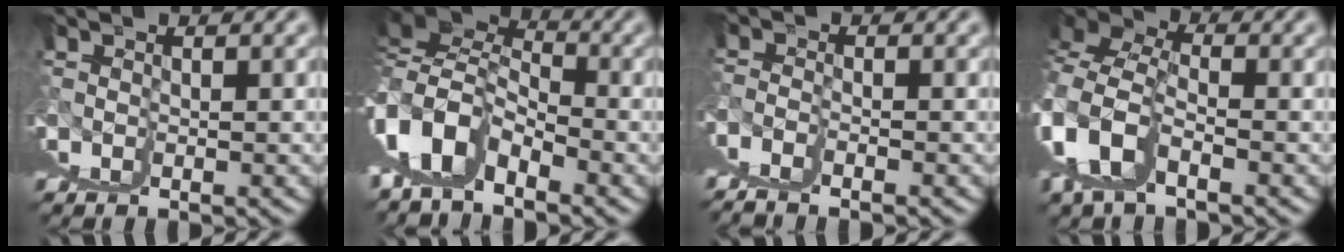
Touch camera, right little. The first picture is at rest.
{"total": 4.1, "force": [0.8, 0.4, 4.0], "torque": [-0.051, 0.013, 0.018]}
{"total": 2.1, "force": [0.7, -1.6, 1.2], "torque": [-0.010, 0.013, 0.015]}
{"total": 2.4, "force": [0.5, -0.1, 2.3], "torque": [-0.040, 0.003, 0.014]}